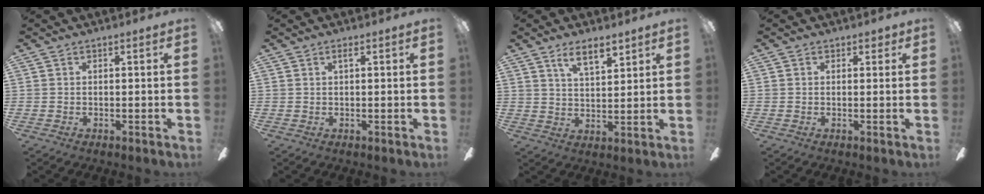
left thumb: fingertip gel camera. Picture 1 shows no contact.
{"total": 1.4, "force": [0.7, 0.4, 1.1], "torque": [-0.016, 0.001, 0.009]}
{"total": 7.1, "force": [5.4, 2.6, 3.9], "torque": [-0.064, -0.024, 0.094]}
{"total": 1.7, "force": [0.9, 1.2, 0.8], "torque": [-0.009, 0.002, 0.013]}